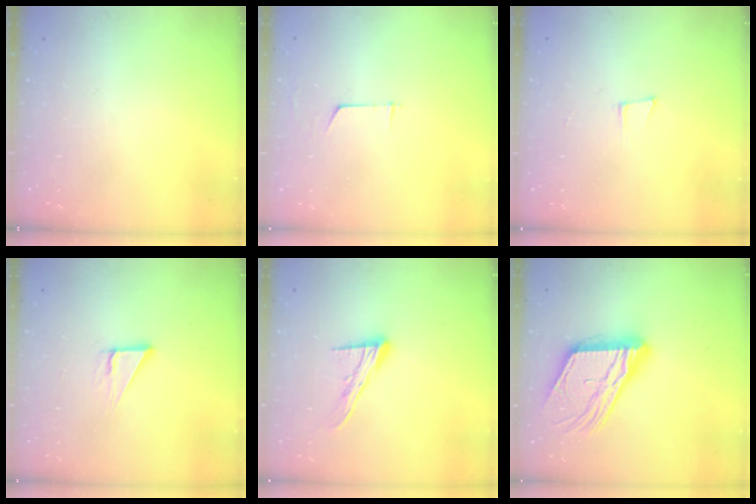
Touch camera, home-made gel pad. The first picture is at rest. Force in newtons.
{"total": 3.2, "press": 3.2, "slide": 0.3}
{"total": 5.0, "press": 4.1, "slide": 2.9}
{"total": 4.0, "press": 4.0, "slide": 0.2}
{"total": 12.0, "press": 12.0, "slide": 1.0}
{"total": 17.4, "press": 17.3, "slide": 1.9}